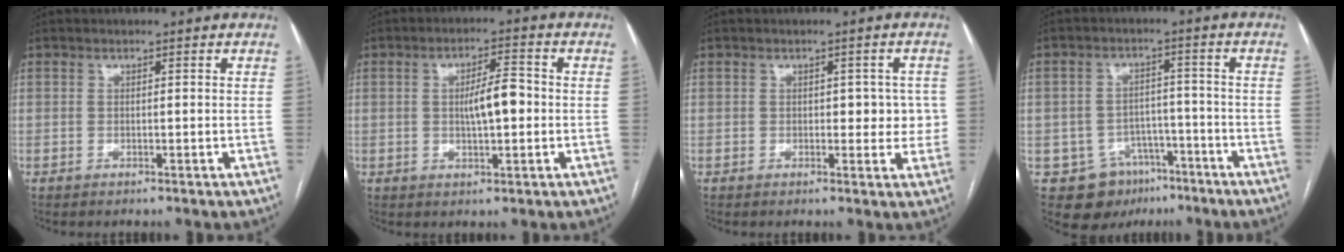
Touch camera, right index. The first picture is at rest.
{"total": 5.8, "force": [-0.2, 1.5, 5.6], "torque": [-0.098, 0.008, -0.002]}
{"total": 4.5, "force": [0.1, 2.6, 3.6], "torque": [-0.031, 0.015, 0.004]}
{"total": 9.5, "force": [-5.3, 7.4, 2.6], "torque": [-0.039, 0.017, -0.070]}